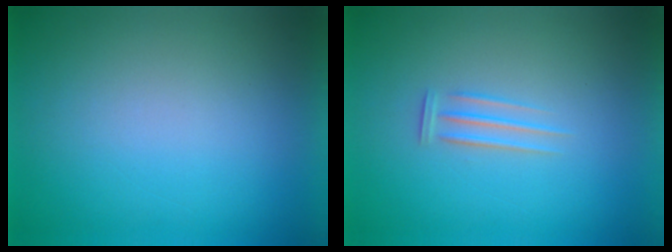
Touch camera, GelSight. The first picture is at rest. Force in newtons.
{"total": 1.3}